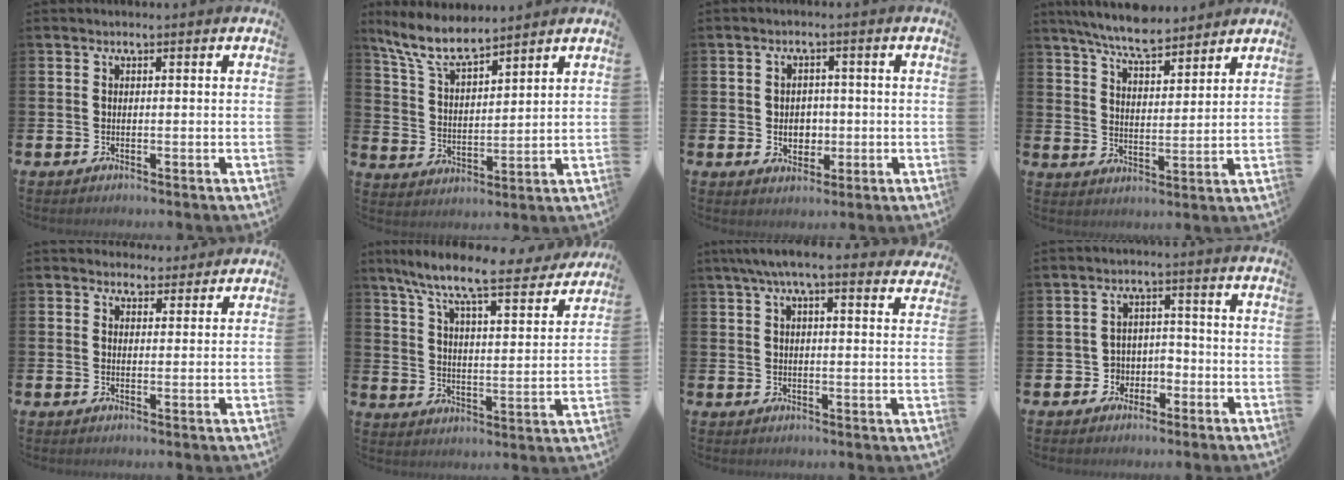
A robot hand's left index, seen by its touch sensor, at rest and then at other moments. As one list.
[{"total": 8.0, "force": [7.0, 1.7, 3.4], "torque": [-0.095, -0.027, 0.127]}, {"total": 3.2, "force": [-0.4, 2.8, 1.6], "torque": [-0.022, 0.001, -0.016]}, {"total": 7.5, "force": [7.0, 1.2, 2.5], "torque": [-0.067, -0.030, 0.126]}, {"total": 3.3, "force": [3.0, 1.3, -0.1], "torque": [0.005, -0.012, 0.055]}, {"total": 9.4, "force": [8.3, 1.1, 4.3], "torque": [-0.112, -0.057, 0.136]}, {"total": 6.5, "force": [5.7, 0.9, 3.0], "torque": [-0.059, -0.015, 0.101]}, {"total": 3.2, "force": [-1.9, 2.6, 0.2], "torque": [-0.024, 0.008, -0.044]}]